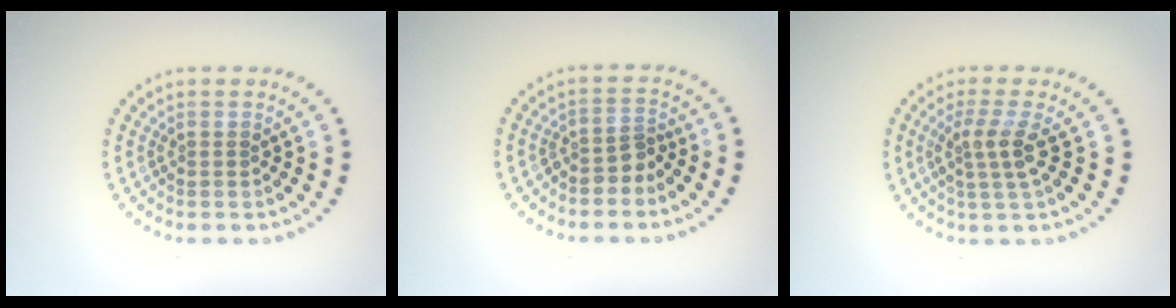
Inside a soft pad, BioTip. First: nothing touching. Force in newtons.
{"total": 2.0, "press": 1.4, "slide": 1.4}
{"total": 2.6, "press": 2.0, "slide": 1.7}